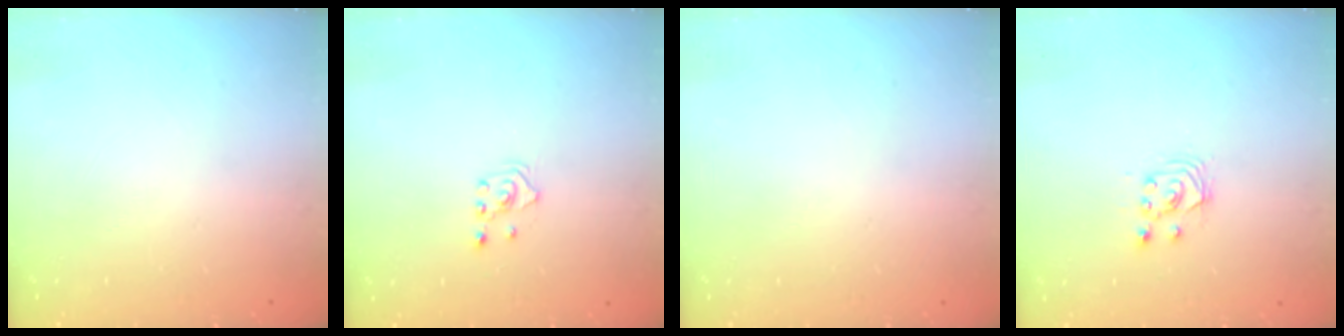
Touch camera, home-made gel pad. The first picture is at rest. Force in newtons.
{"total": 2.0, "press": 1.8, "slide": 0.9}
{"total": 0.0}
{"total": 2.9, "press": 2.9, "slide": 0.2}